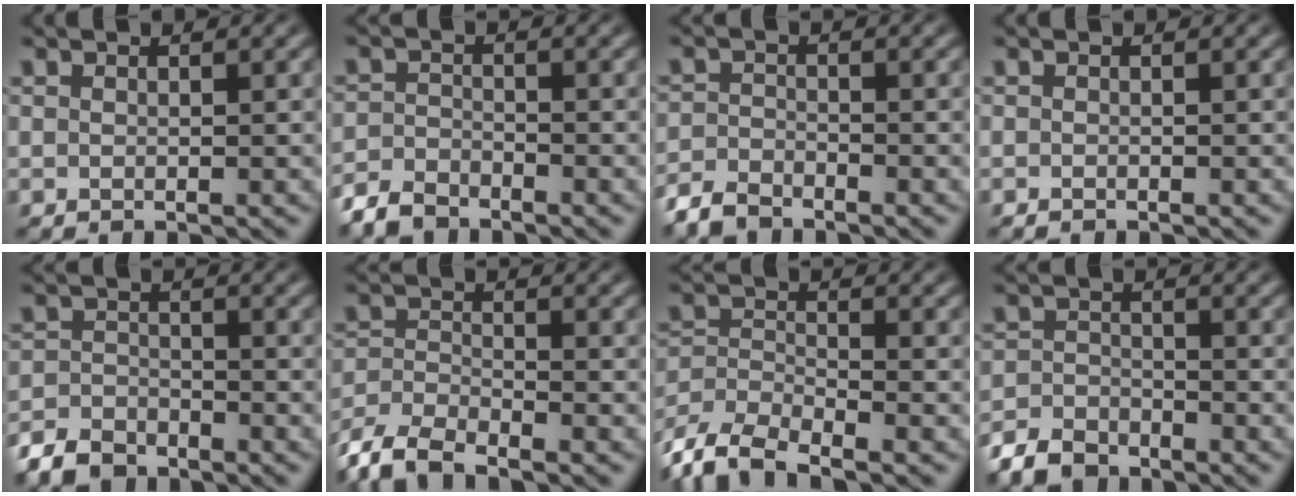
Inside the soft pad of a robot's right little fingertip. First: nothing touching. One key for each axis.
{"total": 3.3, "fx": -3.1, "fy": 1.1, "fz": 0.5, "tx": -0.006, "ty": -0.010, "tz": -0.054}
{"total": 2.9, "fx": -2.8, "fy": 0.8, "fz": 0.4, "tx": -0.005, "ty": -0.008, "tz": -0.051}
{"total": 0.7, "fx": -0.5, "fy": -0.4, "fz": -0.1, "tx": 0.001, "ty": -0.009, "tz": -0.006}
{"total": 4.4, "fx": -3.9, "fy": 1.8, "fz": 0.8, "tx": -0.008, "ty": -0.013, "tz": -0.064}
{"total": 5.8, "fx": -4.0, "fy": 3.6, "fz": 2.3, "tx": -0.055, "ty": -0.016, "tz": -0.069}
{"total": 7.9, "fx": -4.9, "fy": 5.1, "fz": 3.5, "tx": -0.089, "ty": -0.033, "tz": -0.075}
{"total": 4.3, "fx": -3.8, "fy": 1.8, "fz": 0.8, "tx": -0.008, "ty": -0.012, "tz": -0.064}